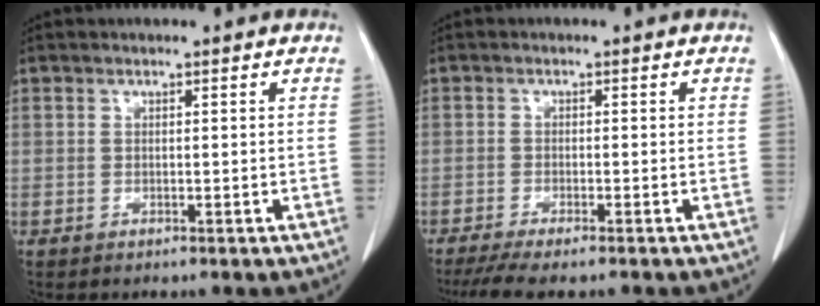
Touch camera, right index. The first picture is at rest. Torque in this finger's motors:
{"motor_torque": [0.36, -0.30, 0.08, 0.05]}